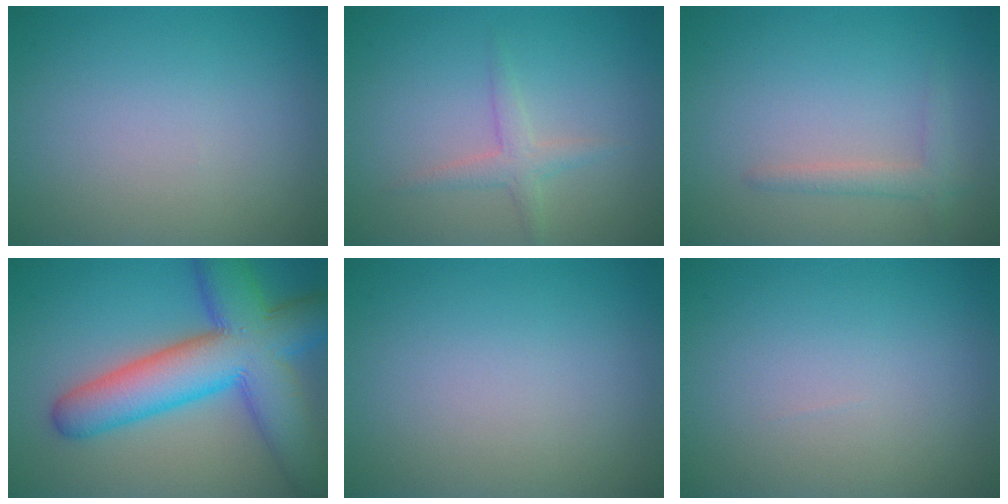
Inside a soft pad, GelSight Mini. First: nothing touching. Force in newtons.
{"total": 1.9, "press": 1.9, "slide": 0.1}
{"total": 1.6, "press": 1.6, "slide": 0.1}
{"total": 11.9, "press": 11.9, "slide": 0.3}
{"total": 0.0}
{"total": 0.0}